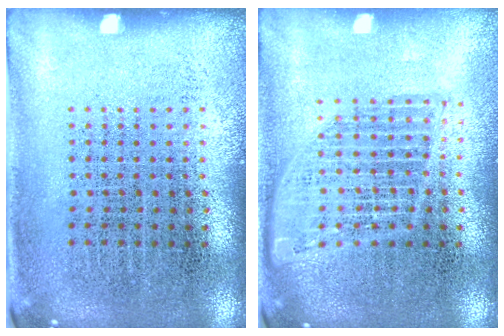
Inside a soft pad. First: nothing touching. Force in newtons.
{"total": 1.5, "press": 1.4, "slide": 0.7}